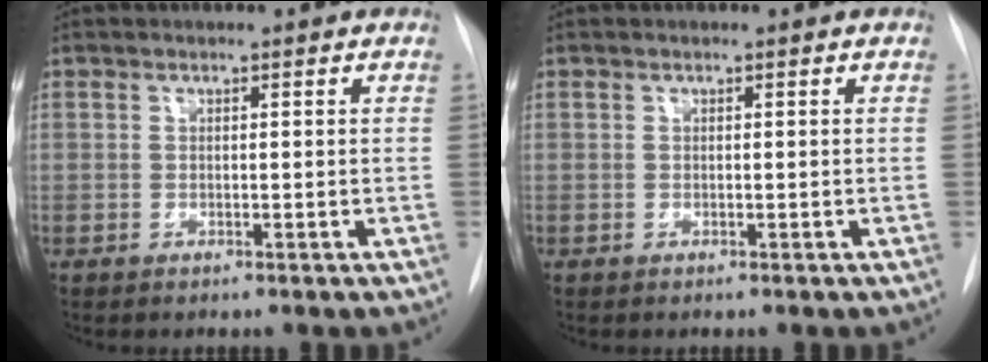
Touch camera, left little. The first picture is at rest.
{"total": 0.0}